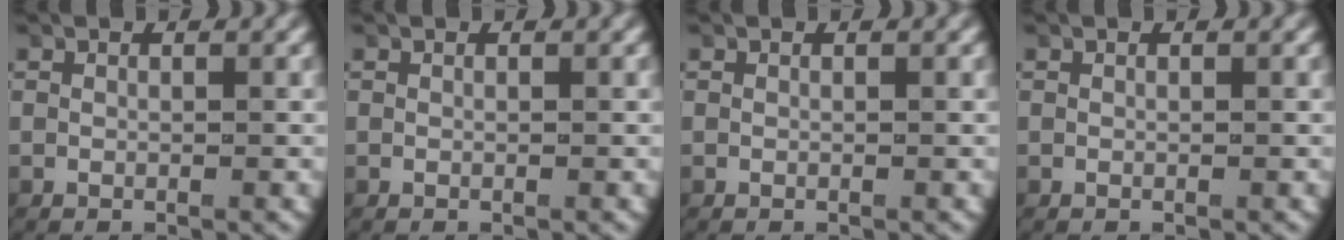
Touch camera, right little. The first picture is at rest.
{"total": 0.0}
{"total": 0.0}
{"total": 0.0}